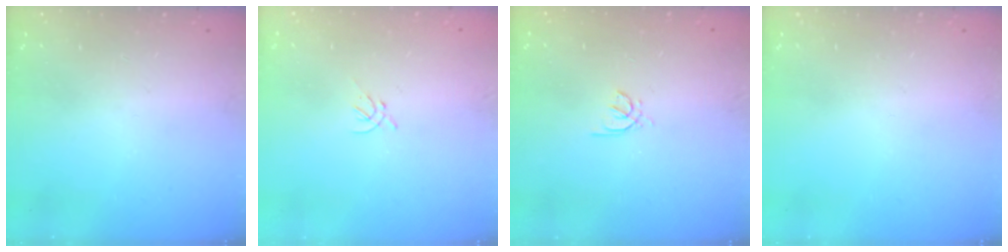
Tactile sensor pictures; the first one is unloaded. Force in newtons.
{"total": 1.2, "press": 1.1, "slide": 0.5}
{"total": 2.0, "press": 1.9, "slide": 0.5}
{"total": 0.0}